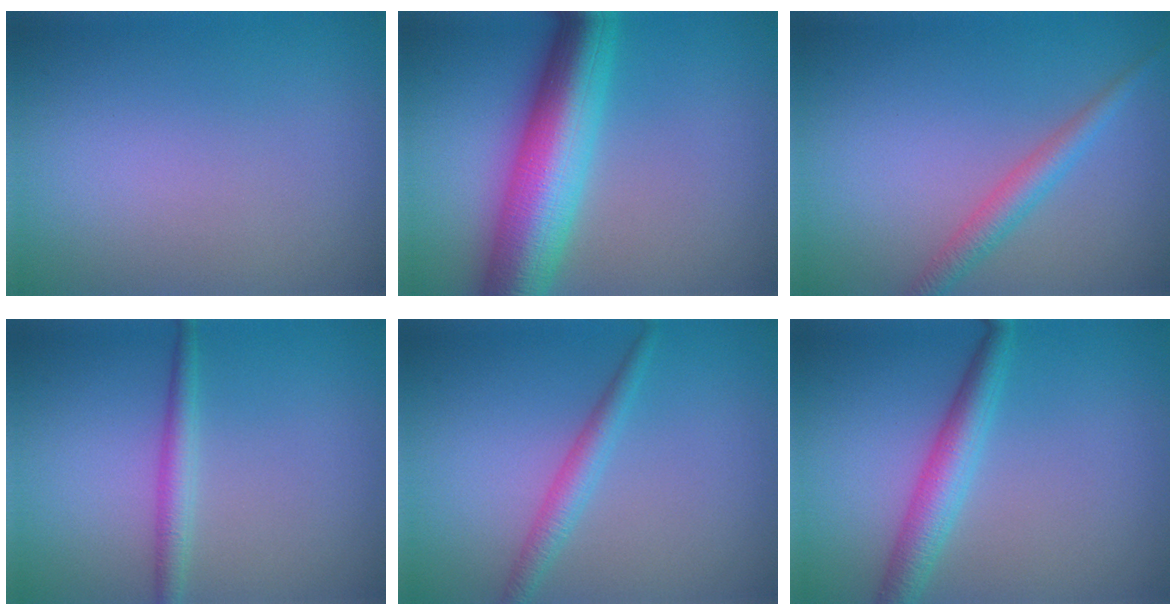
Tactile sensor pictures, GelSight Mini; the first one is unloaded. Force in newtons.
{"total": 9.8, "press": 9.8, "slide": 0.3}
{"total": 2.5, "press": 2.5, "slide": 0.1}
{"total": 2.0, "press": 2.0, "slide": 0.0}
{"total": 2.0, "press": 2.0, "slide": 0.0}
{"total": 3.6, "press": 3.6, "slide": 0.1}